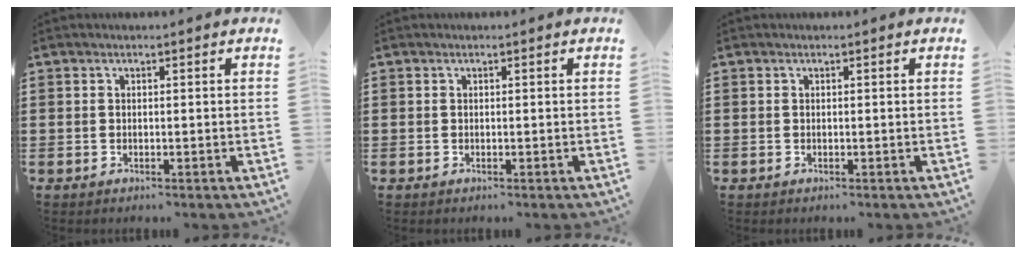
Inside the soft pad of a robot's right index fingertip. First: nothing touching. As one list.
[{"total": 0.0}, {"total": 0.0}]